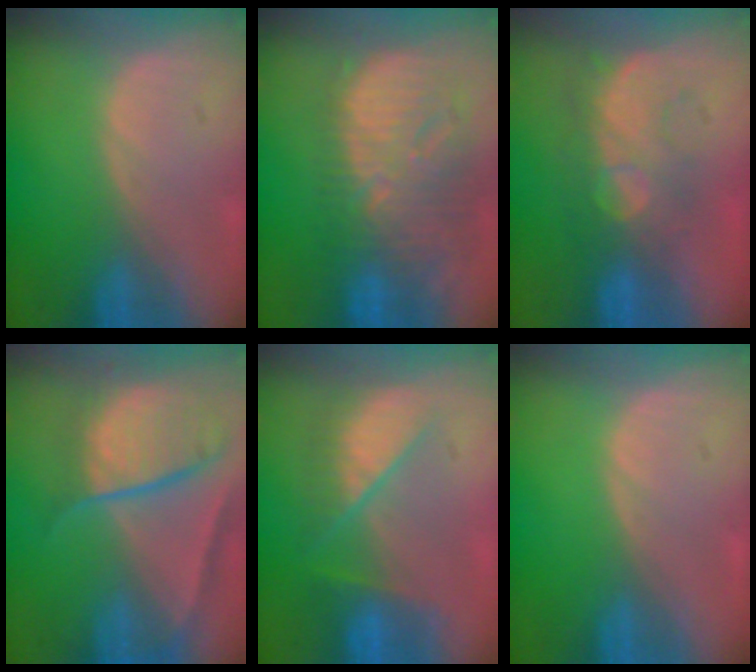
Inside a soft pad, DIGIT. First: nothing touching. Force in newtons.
{"total": 13.3, "press": 11.6, "slide": 6.5}
{"total": 8.5, "press": 7.6, "slide": 3.7}
{"total": 10.6, "press": 8.9, "slide": 5.8}
{"total": 7.2, "press": 7.2, "slide": 0.2}
{"total": 0.0}